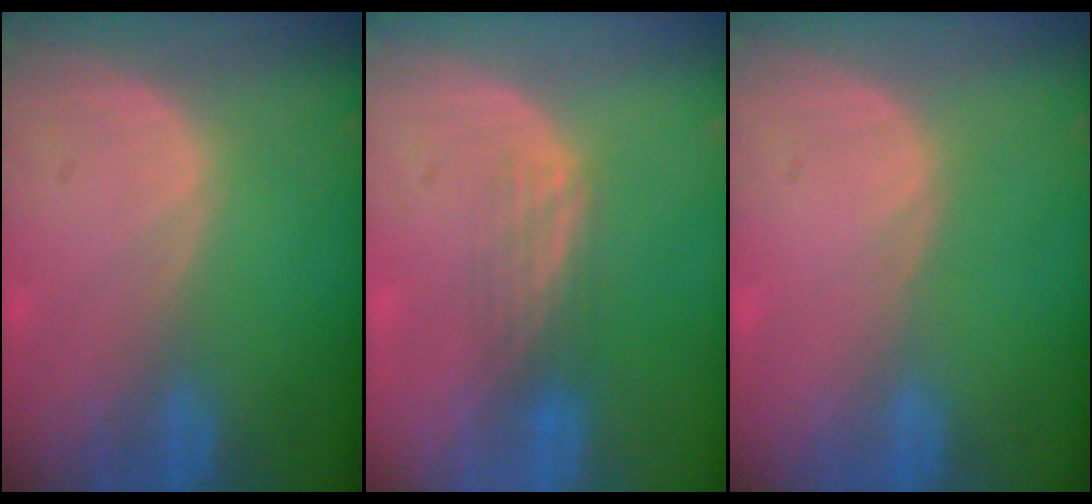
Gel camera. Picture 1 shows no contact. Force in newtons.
{"total": 2.7, "press": 2.6, "slide": 0.8}
{"total": 0.0}